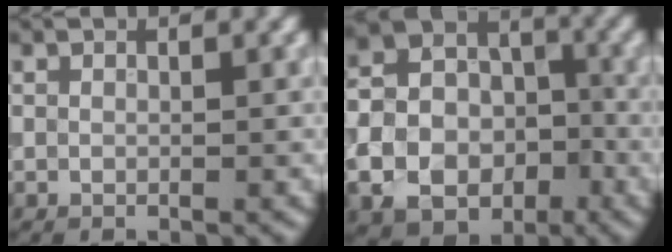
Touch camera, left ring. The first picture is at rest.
{"total": 9.8, "force": [-3.7, 7.5, 5.1], "torque": [-0.100, -0.015, -0.079]}